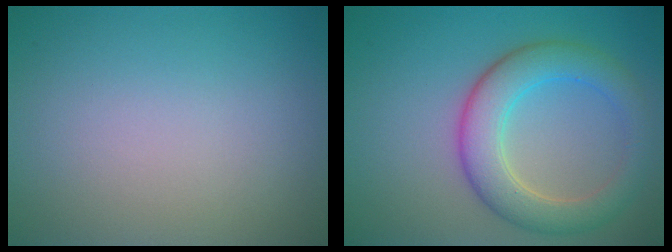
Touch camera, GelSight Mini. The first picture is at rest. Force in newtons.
{"total": 5.7, "press": 5.7, "slide": 0.1}